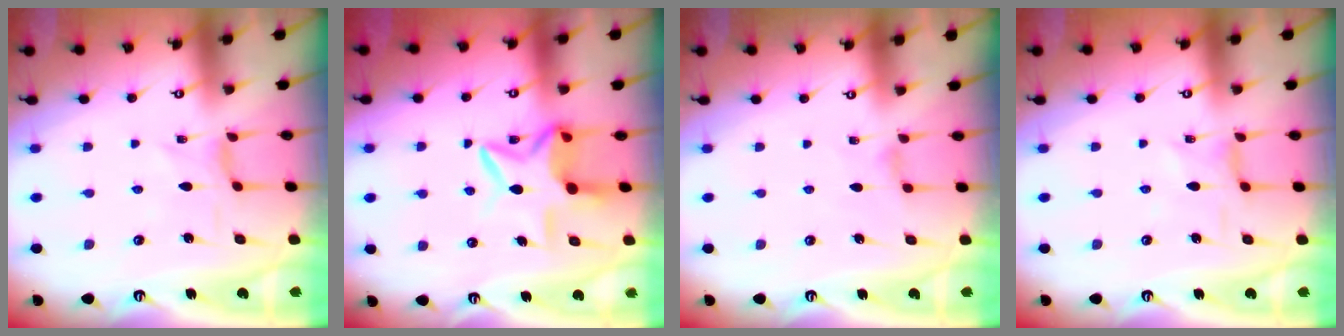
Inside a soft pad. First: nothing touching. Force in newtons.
{"total": 10.5, "press": 10.4, "slide": 1.6}
{"total": 2.8, "press": 2.8, "slide": 0.6}
{"total": 2.1, "press": 2.1, "slide": 0.5}